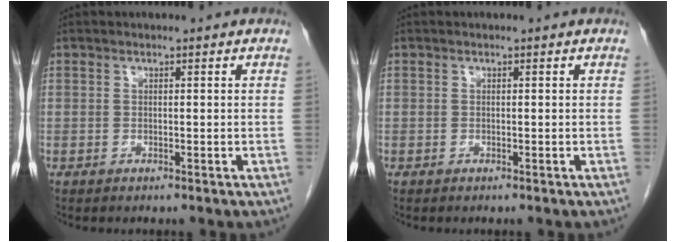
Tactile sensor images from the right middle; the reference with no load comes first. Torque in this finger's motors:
{"motor_torque": [0.16, -0.16, 0.02, 0.00]}